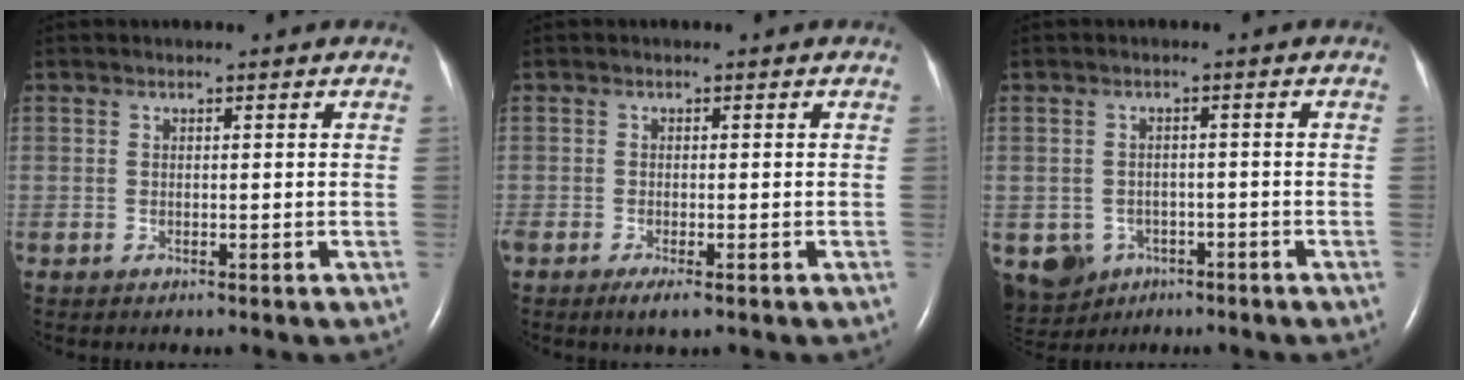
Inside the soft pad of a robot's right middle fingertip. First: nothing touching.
{"total": 2.2, "force": [-1.4, 0.5, 1.7], "torque": [-0.032, -0.005, -0.023]}
{"total": 6.7, "force": [-3.5, 5.6, 1.5], "torque": [-0.040, 0.003, -0.044]}